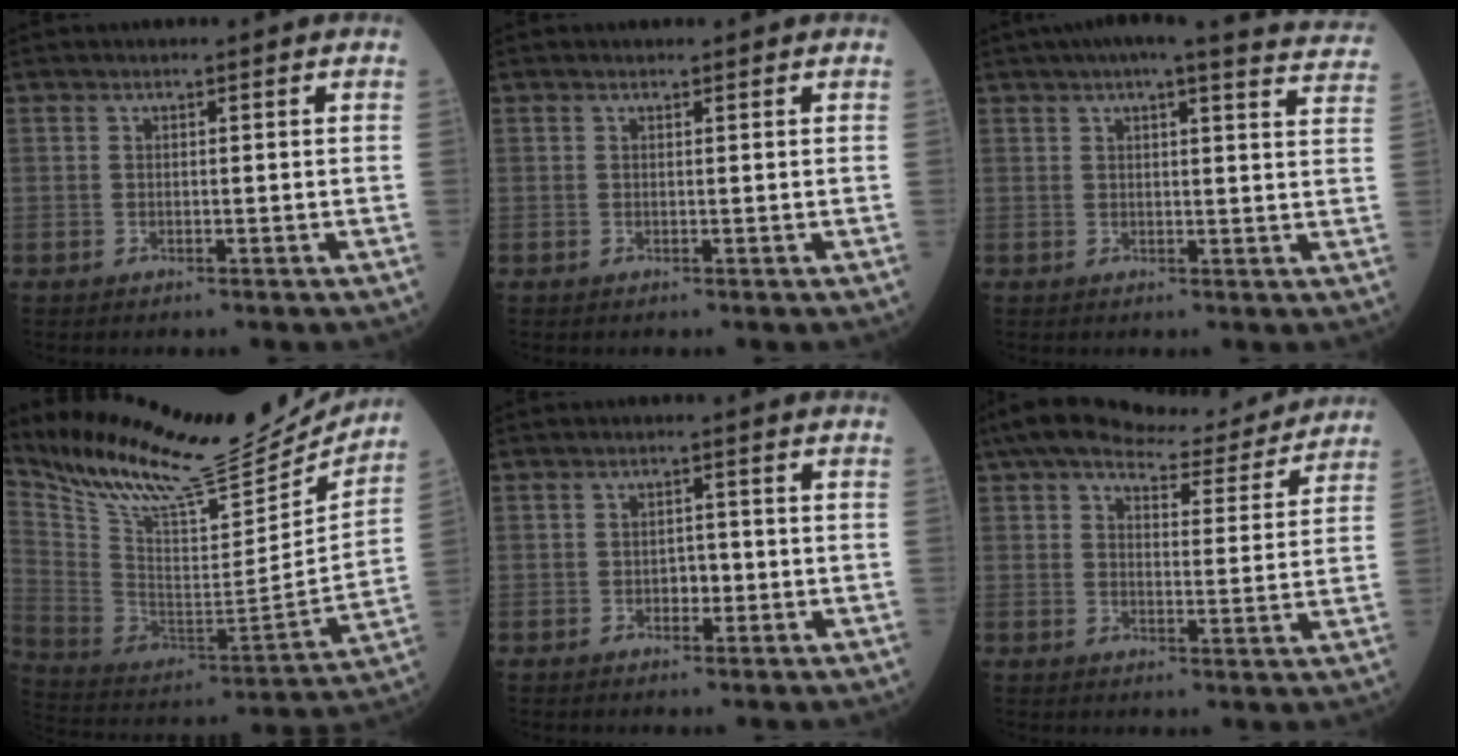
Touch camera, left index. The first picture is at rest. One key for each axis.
{"total": 0.9, "fx": 0.8, "fy": 0.1, "fz": 0.2, "tx": -0.006, "ty": 0.006, "tz": 0.013}
{"total": 16.9, "fx": 15.2, "fy": 2.0, "fz": 7.2, "tx": -0.086, "ty": -0.007, "tz": 0.166}
{"total": 24.4, "fx": 22.5, "fy": 3.6, "fz": 8.6, "tx": -0.163, "ty": -0.058, "tz": 0.350}
{"total": 1.8, "fx": -0.5, "fy": 1.2, "fz": 1.3, "tx": -0.013, "ty": 0.003, "tz": -0.008}
{"total": 14.1, "fx": 12.8, "fy": 2.9, "fz": 5.3, "tx": -0.072, "ty": 0.011, "tz": 0.168}